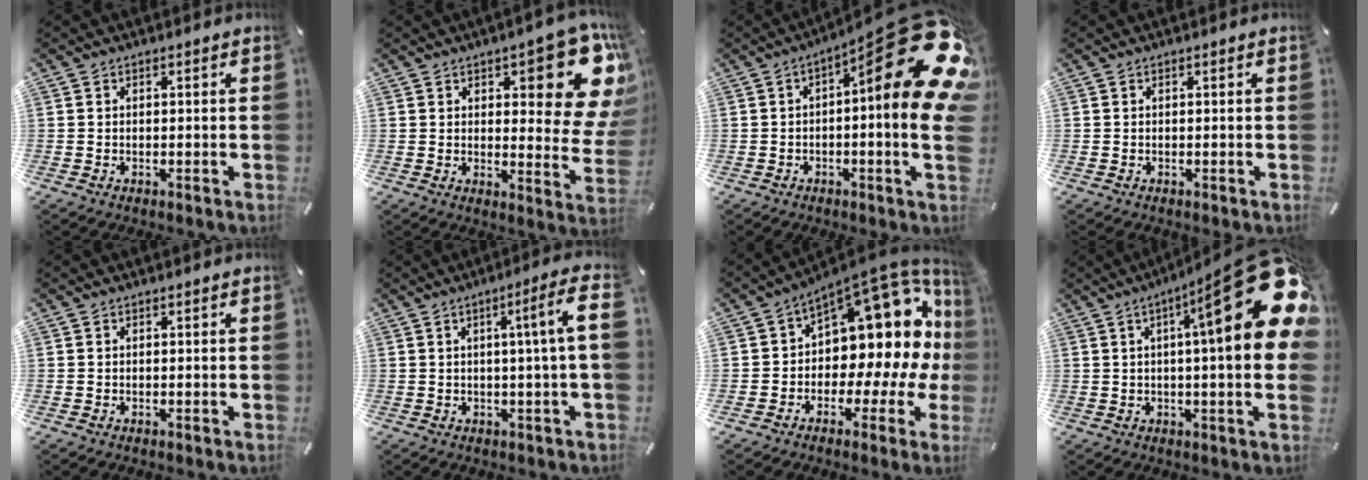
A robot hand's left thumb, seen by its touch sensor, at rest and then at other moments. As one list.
[{"total": 18.4, "force": [8.5, 7.1, 14.8], "torque": [-0.177, -0.067, 0.136]}, {"total": 25.3, "force": [7.6, 5.7, 23.4], "torque": [-0.295, -0.087, 0.134]}, {"total": 0.0}, {"total": 0.0}, {"total": 9.5, "force": [1.7, 0.1, 9.3], "torque": [-0.147, -0.006, 0.020]}, {"total": 15.5, "force": [7.4, 9.1, 10.1], "torque": [-0.124, -0.085, 0.124]}, {"total": 28.6, "force": [9.1, 5.9, 26.5], "torque": [-0.359, -0.080, 0.151]}]